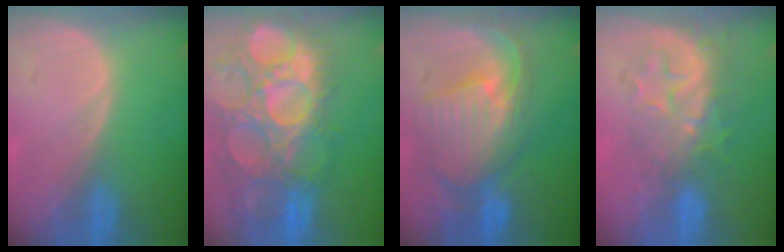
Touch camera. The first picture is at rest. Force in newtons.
{"total": 14.2, "press": 12.7, "slide": 6.4}
{"total": 11.0, "press": 9.6, "slide": 5.4}
{"total": 8.9, "press": 8.1, "slide": 3.7}